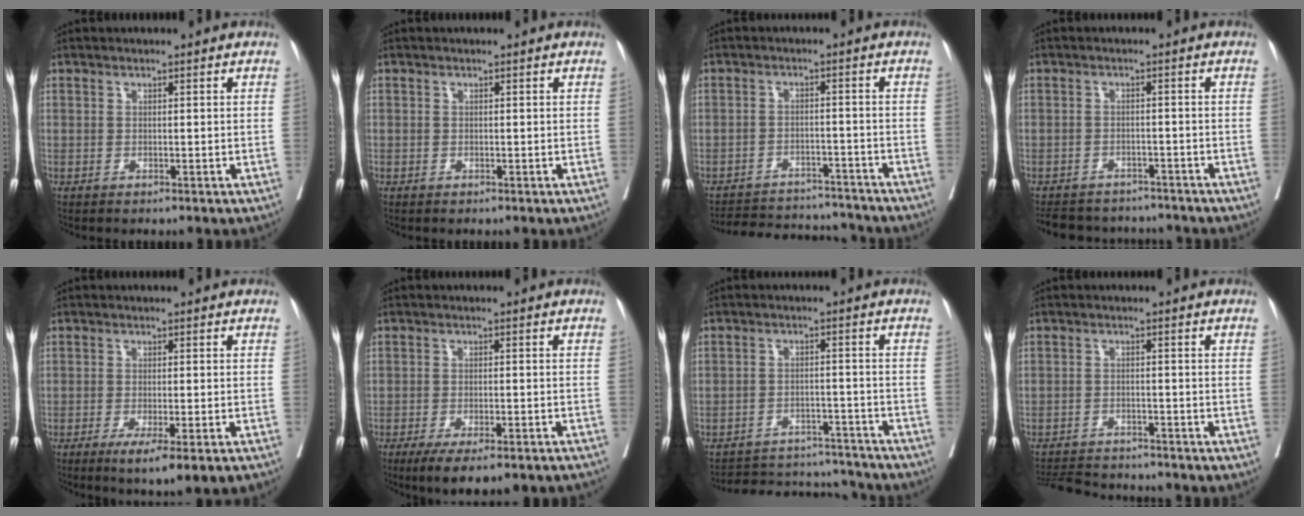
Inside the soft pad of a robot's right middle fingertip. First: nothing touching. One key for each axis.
{"total": 0.7, "fx": -0.1, "fy": 0.6, "fz": -0.1, "tx": 0.007, "ty": 0.006, "tz": -0.006}
{"total": 11.9, "fx": -11.4, "fy": 2.9, "fz": 1.7, "tx": -0.025, "ty": 0.013, "tz": -0.157}
{"total": 10.6, "fx": -9.7, "fy": 3.5, "fz": 2.3, "tx": -0.043, "ty": 0.009, "tz": -0.125}
{"total": 6.7, "fx": -4.3, "fy": 0.3, "fz": 5.2, "tx": -0.067, "ty": -0.018, "tz": -0.059}
{"total": 10.6, "fx": -8.3, "fy": 2.2, "fz": 6.2, "tx": -0.074, "ty": -0.010, "tz": -0.114}
{"total": 11.7, "fx": -11.4, "fy": 2.6, "fz": 0.7, "tx": -0.005, "ty": 0.021, "tz": -0.155}
{"total": 8.1, "fx": -7.9, "fy": 0.9, "fz": 1.6, "tx": -0.026, "ty": -0.001, "tz": -0.123}